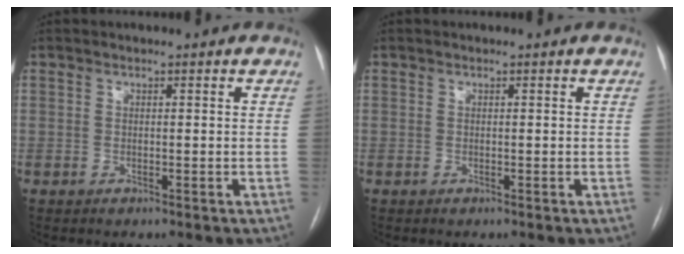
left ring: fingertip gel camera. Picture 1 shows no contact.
{"total": 0.0}